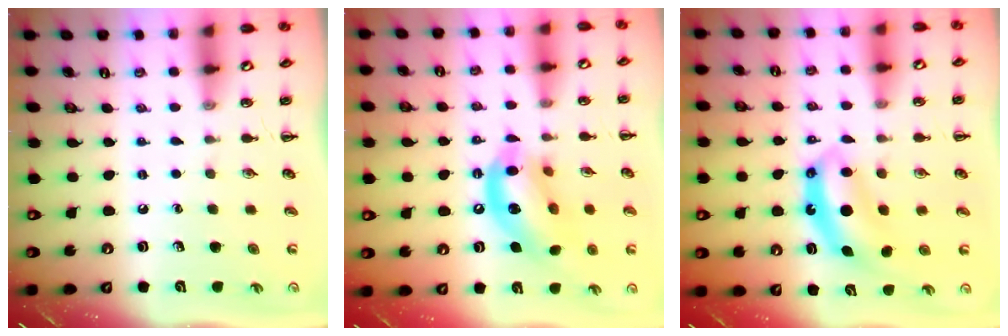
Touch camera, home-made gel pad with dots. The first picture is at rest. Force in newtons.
{"total": 14.2, "press": 13.8, "slide": 3.3}
{"total": 7.2, "press": 7.2, "slide": 0.7}